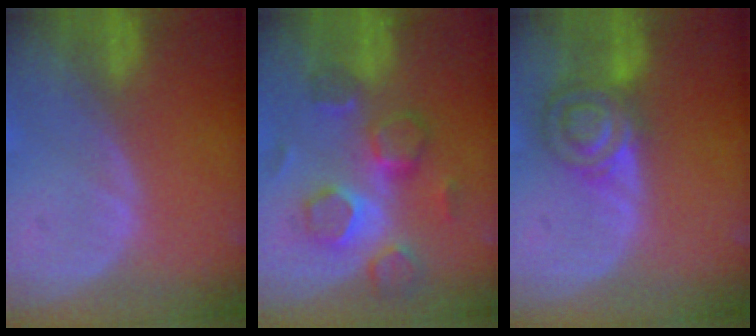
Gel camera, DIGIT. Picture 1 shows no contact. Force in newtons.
{"total": 8.9, "press": 7.8, "slide": 4.3}
{"total": 7.1, "press": 6.2, "slide": 3.5}